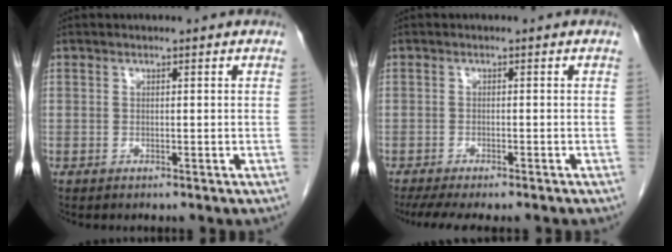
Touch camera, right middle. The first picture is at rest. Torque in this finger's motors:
{"motor_torque": [0.94, -0.65, 0.04, 0.01]}